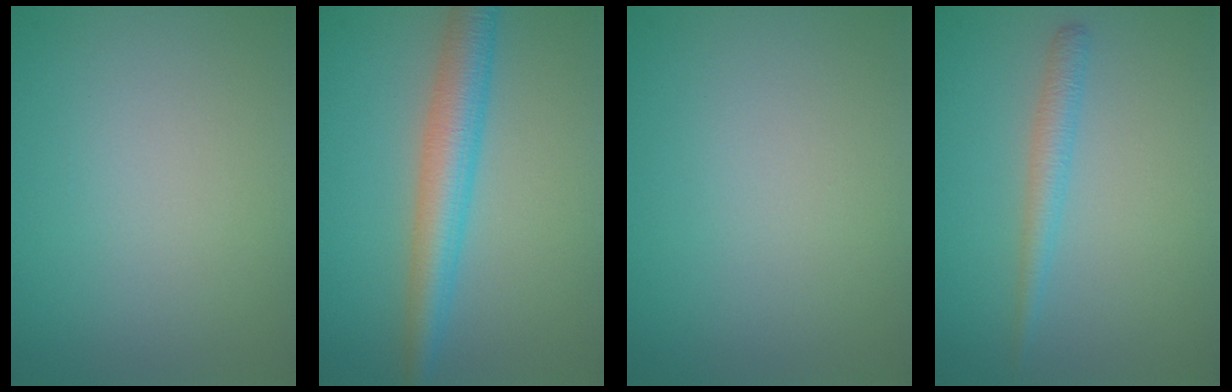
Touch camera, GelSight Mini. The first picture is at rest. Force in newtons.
{"total": 5.0, "press": 5.0, "slide": 0.1}
{"total": 0.0}
{"total": 2.0, "press": 2.0, "slide": 0.0}